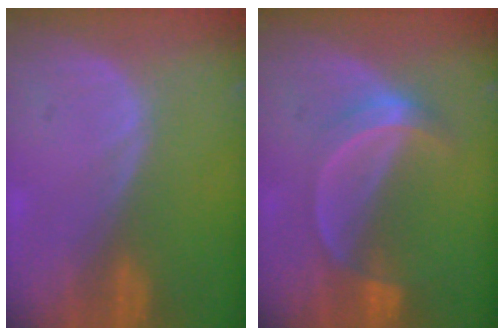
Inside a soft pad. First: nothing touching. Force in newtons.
{"total": 5.3, "press": 4.8, "slide": 2.3}